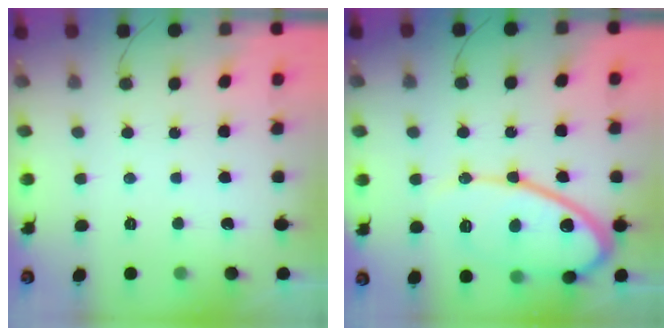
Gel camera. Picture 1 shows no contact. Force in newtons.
{"total": 15.2, "press": 15.2, "slide": 1.0}